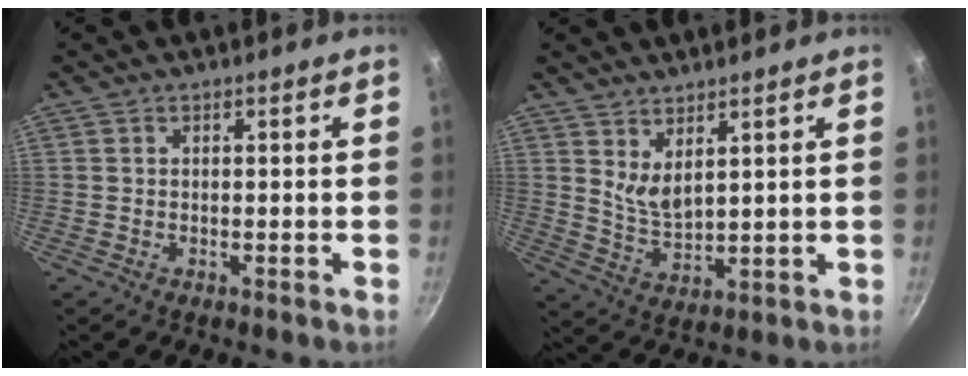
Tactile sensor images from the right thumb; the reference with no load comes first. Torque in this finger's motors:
{"motor_torque": [0.73, 0.63, -0.16, -0.07, 0.02]}